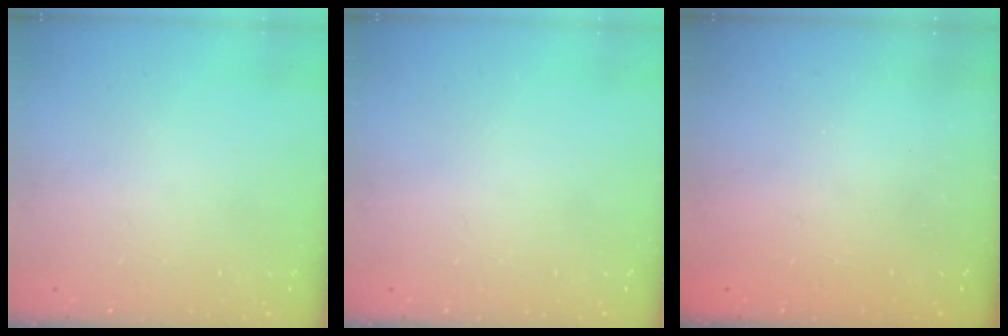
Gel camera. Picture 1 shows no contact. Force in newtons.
{"total": 0.0}
{"total": 2.5, "press": 2.3, "slide": 0.8}